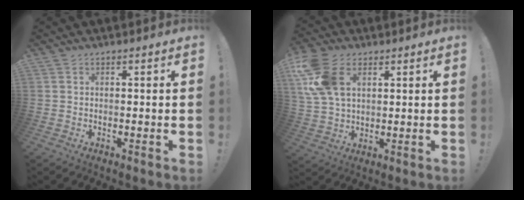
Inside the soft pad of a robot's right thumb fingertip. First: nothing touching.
{"total": 14.5, "force": [5.3, 9.5, 9.6], "torque": [-0.201, 0.000, 0.105]}